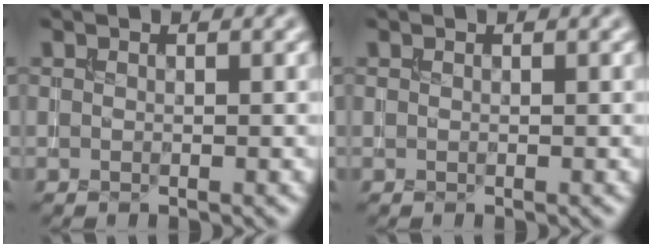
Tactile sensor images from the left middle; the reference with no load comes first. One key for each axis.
{"total": 0.0}